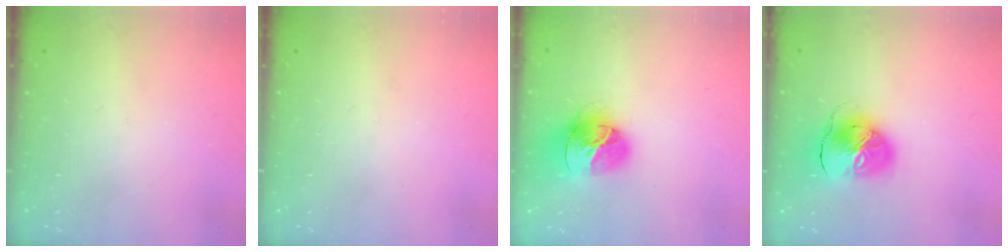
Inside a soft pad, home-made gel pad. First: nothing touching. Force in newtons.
{"total": 0.0}
{"total": 17.5, "press": 17.4, "slide": 1.7}
{"total": 12.3, "press": 12.2, "slide": 1.6}